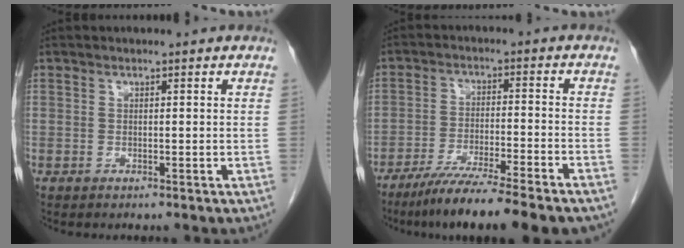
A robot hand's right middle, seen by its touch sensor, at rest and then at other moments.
{"total": 12.9, "force": [-10.3, 0.1, 7.7], "torque": [-0.121, -0.035, -0.163]}